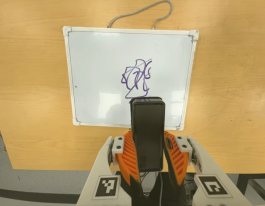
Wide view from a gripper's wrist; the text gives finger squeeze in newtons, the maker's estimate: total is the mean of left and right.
{"total": 9.3, "left": 7.9, "right": 10.7}